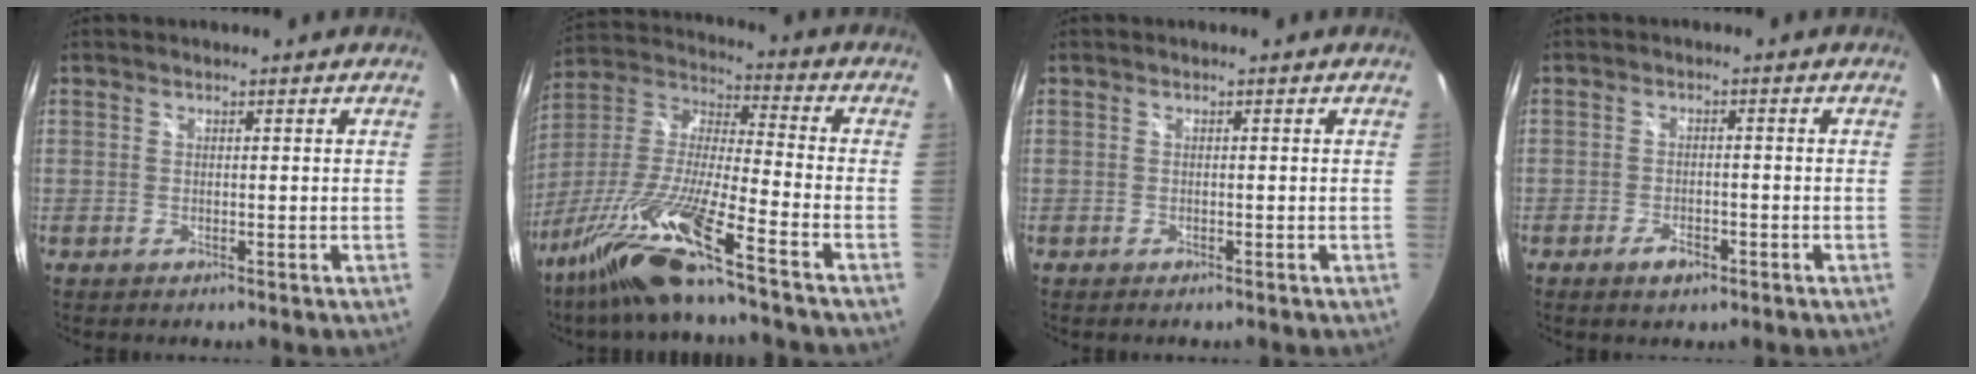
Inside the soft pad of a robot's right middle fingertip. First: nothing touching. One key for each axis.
{"total": 18.2, "fx": -13.0, "fy": -0.2, "fz": 12.7, "tx": -0.247, "ty": -0.031, "tz": -0.250}
{"total": 0.0}
{"total": 3.1, "fx": -1.9, "fy": 1.4, "fz": 2.0, "tx": -0.042, "ty": -0.003, "tz": -0.034}